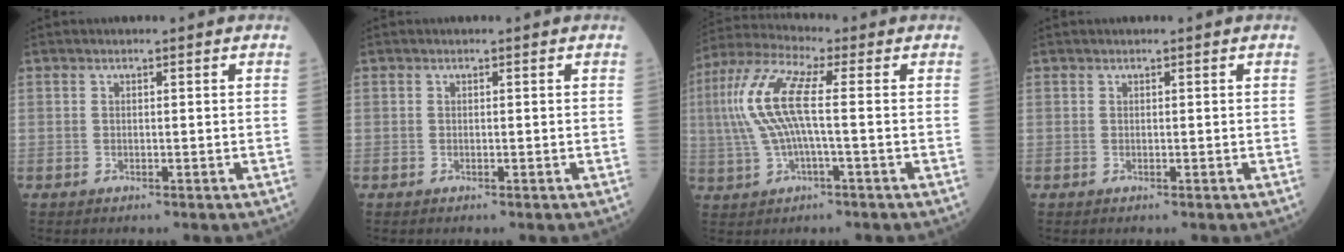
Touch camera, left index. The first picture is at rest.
{"total": 0.0}
{"total": 10.0, "force": [0.6, 1.6, 9.8], "torque": [-0.228, 0.028, 0.006]}
{"total": 0.0}